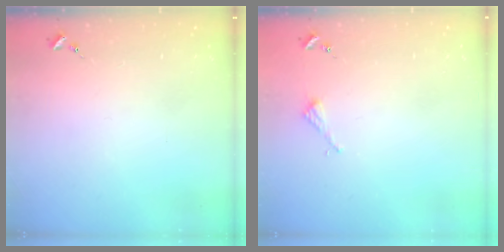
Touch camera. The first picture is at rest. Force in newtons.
{"total": 2.2, "press": 2.2, "slide": 0.2}